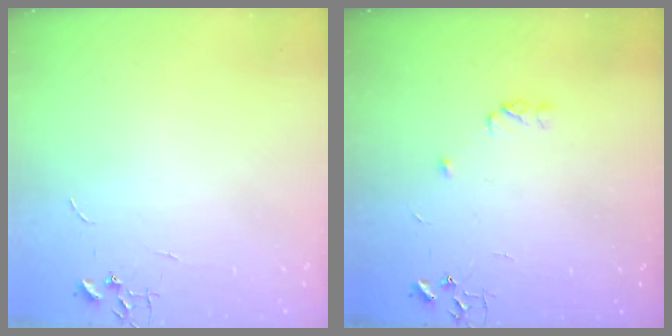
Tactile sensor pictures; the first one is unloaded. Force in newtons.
{"total": 4.2, "press": 4.1, "slide": 0.6}